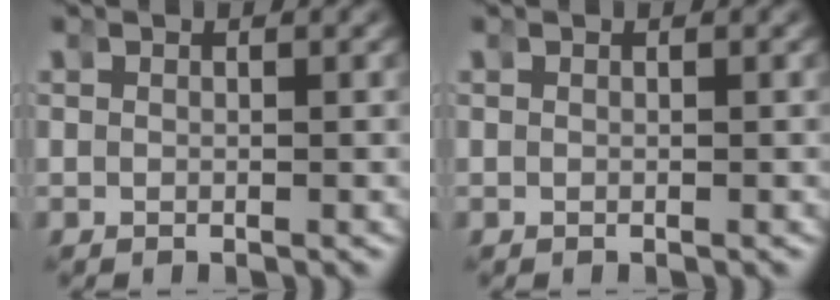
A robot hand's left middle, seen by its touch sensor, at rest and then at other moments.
{"total": 0.0}